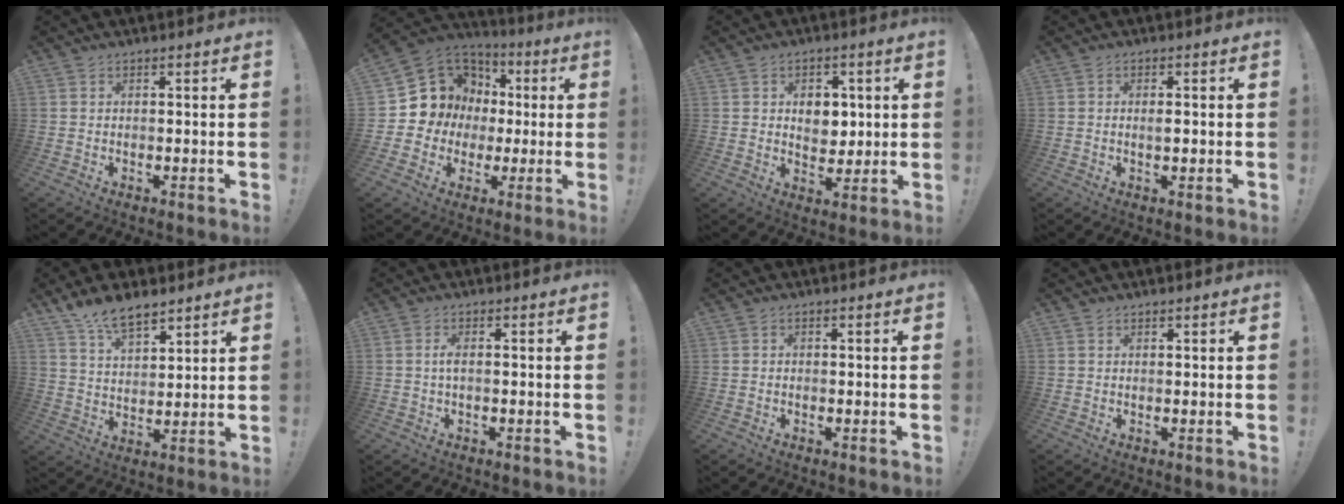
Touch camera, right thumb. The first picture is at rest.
{"total": 11.6, "force": [2.1, 11.1, 2.6], "torque": [-0.034, -0.019, 0.067]}
{"total": 7.0, "force": [1.9, 5.6, 3.8], "torque": [-0.042, -0.008, 0.033]}
{"total": 1.7, "force": [0.1, 0.4, 1.6], "torque": [-0.015, -0.006, -0.001]}
{"total": 10.2, "force": [8.1, 4.2, 4.6], "torque": [-0.082, -0.049, 0.154]}
{"total": 1.9, "force": [-0.2, 0.2, 1.8], "torque": [-0.035, 0.002, -0.006]}
{"total": 0.0}
{"total": 0.8, "force": [0.7, 0.2, 0.0], "torque": [0.007, -0.005, 0.013]}